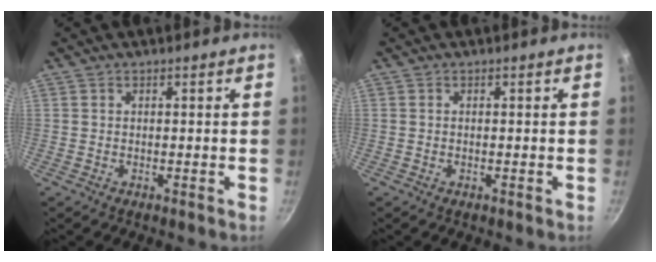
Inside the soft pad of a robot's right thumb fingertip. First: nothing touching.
{"total": 0.0}